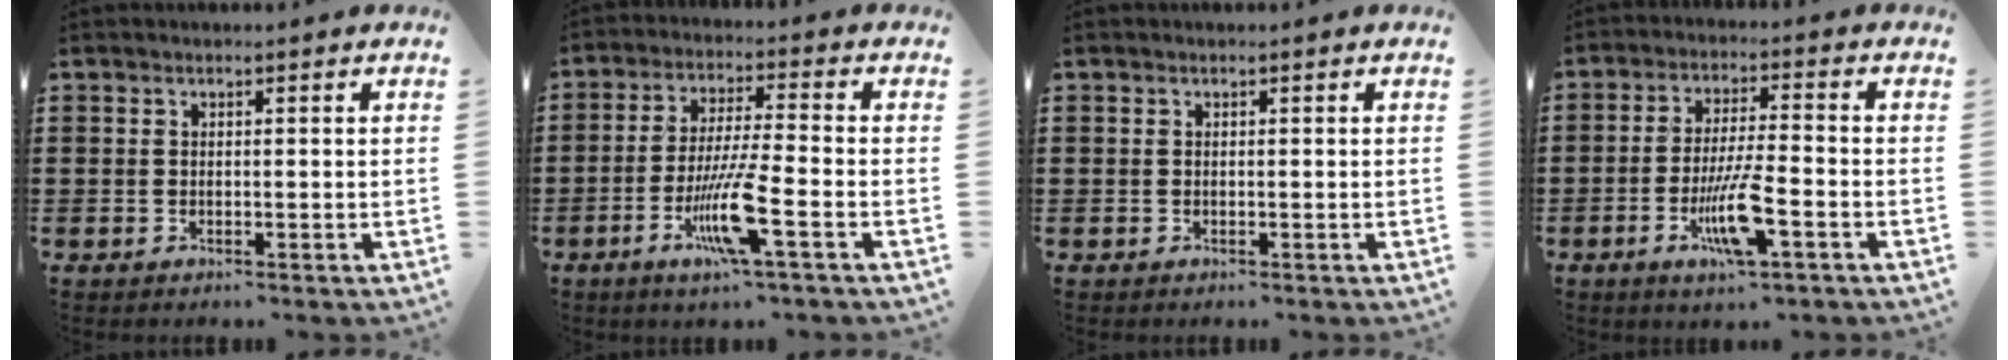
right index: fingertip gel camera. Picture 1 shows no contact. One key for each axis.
{"total": 9.4, "fx": -3.9, "fy": 0.6, "fz": 8.5, "tx": -0.172, "ty": -0.013, "tz": -0.077}
{"total": 0.0}
{"total": 8.4, "fx": -3.5, "fy": 1.3, "fz": 7.5, "tx": -0.154, "ty": -0.014, "tz": -0.066}